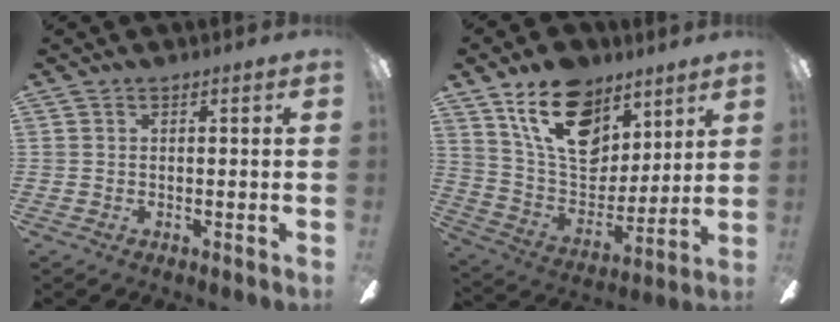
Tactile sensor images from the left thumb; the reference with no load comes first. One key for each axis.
{"total": 20.0, "fx": 11.6, "fy": 12.4, "fz": 10.5, "tx": -0.167, "ty": -0.055, "tz": 0.213}